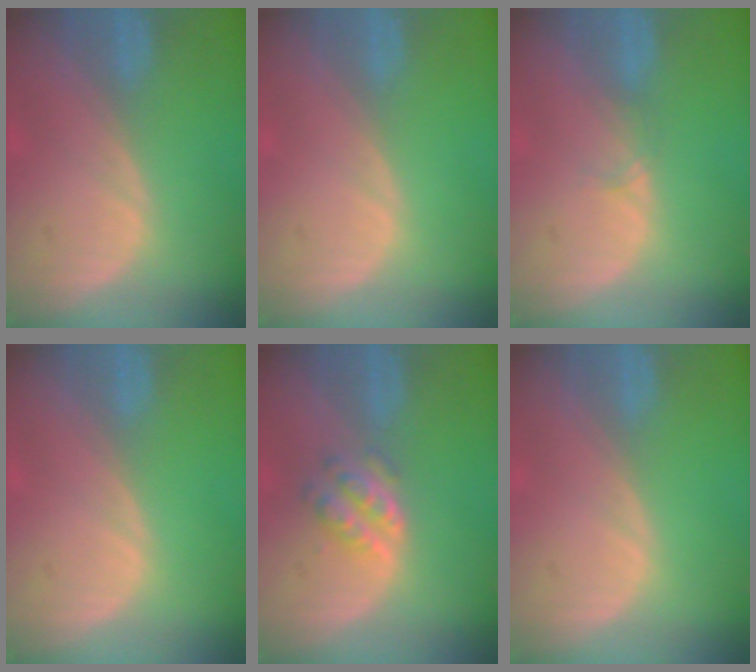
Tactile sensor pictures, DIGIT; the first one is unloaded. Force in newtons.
{"total": 0.0}
{"total": 0.9, "press": 0.8, "slide": 0.2}
{"total": 0.0}
{"total": 4.2, "press": 4.2, "slide": 0.1}
{"total": 0.0}